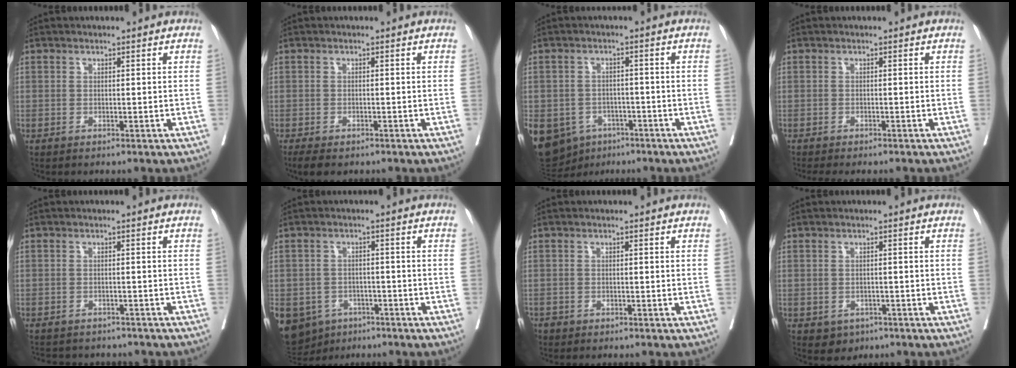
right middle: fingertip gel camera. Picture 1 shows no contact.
{"total": 3.8, "force": [-2.9, 1.5, 2.0], "torque": [-0.031, -0.009, -0.040]}
{"total": 17.0, "force": [-8.1, 13.3, 6.7], "torque": [-0.192, 0.002, -0.106]}
{"total": 5.2, "force": [-4.6, 1.1, 2.2], "torque": [-0.018, -0.005, -0.064]}
{"total": 9.2, "force": [-8.2, 3.3, 2.6], "torque": [-0.045, 0.001, -0.094]}
{"total": 12.7, "force": [-7.0, 9.8, 4.1], "torque": [-0.118, -0.003, -0.093]}
{"total": 1.4, "force": [-1.1, 0.8, 0.2], "torque": [-0.007, 0.000, -0.020]}
{"total": 2.7, "force": [-1.4, 2.2, 0.7], "torque": [-0.007, 0.005, -0.013]}